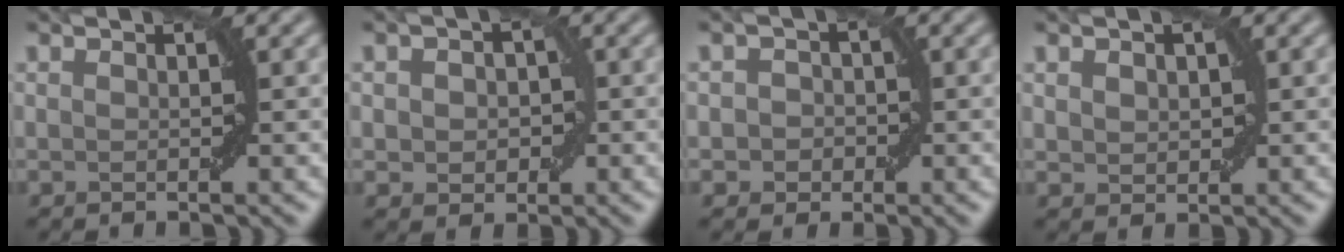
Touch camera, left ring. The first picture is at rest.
{"total": 3.0, "force": [0.0, 2.3, 1.9], "torque": [-0.021, 0.004, -0.004]}
{"total": 2.1, "force": [-0.1, 2.0, 0.8], "torque": [0.009, 0.005, -0.012]}
{"total": 1.5, "force": [0.6, 1.2, 0.8], "torque": [-0.014, 0.001, 0.014]}